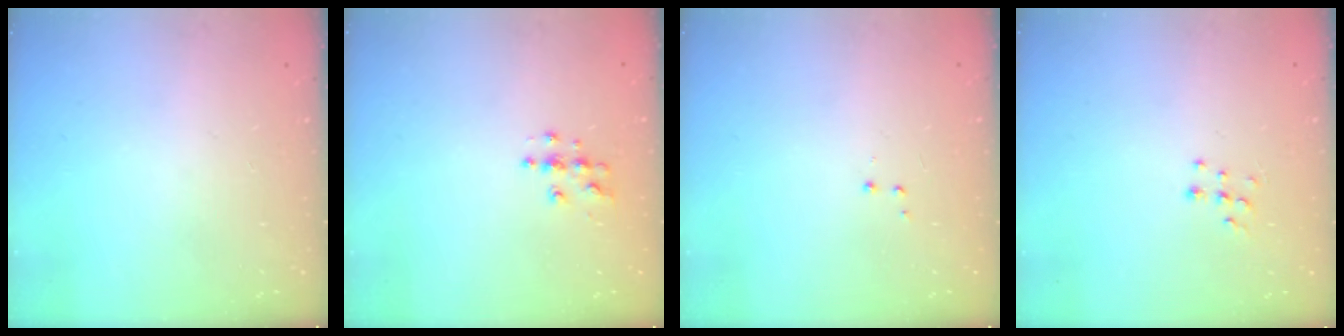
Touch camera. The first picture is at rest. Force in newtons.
{"total": 5.0, "press": 5.0, "slide": 0.2}
{"total": 2.9, "press": 2.8, "slide": 0.7}
{"total": 5.2, "press": 5.2, "slide": 0.3}